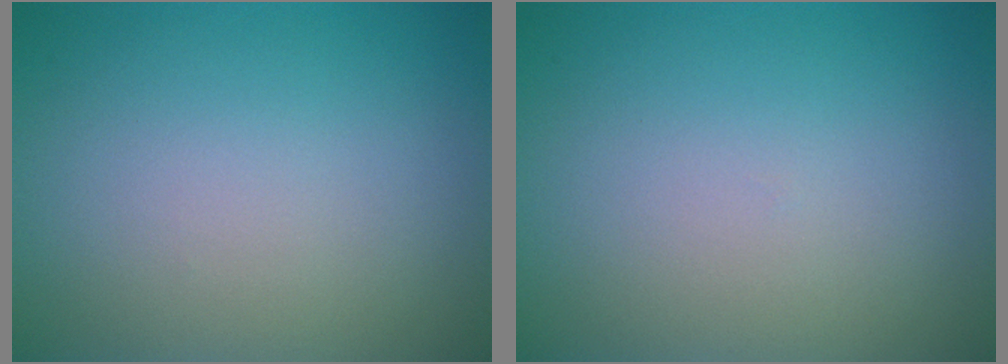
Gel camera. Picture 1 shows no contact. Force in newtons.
{"total": 0.0}